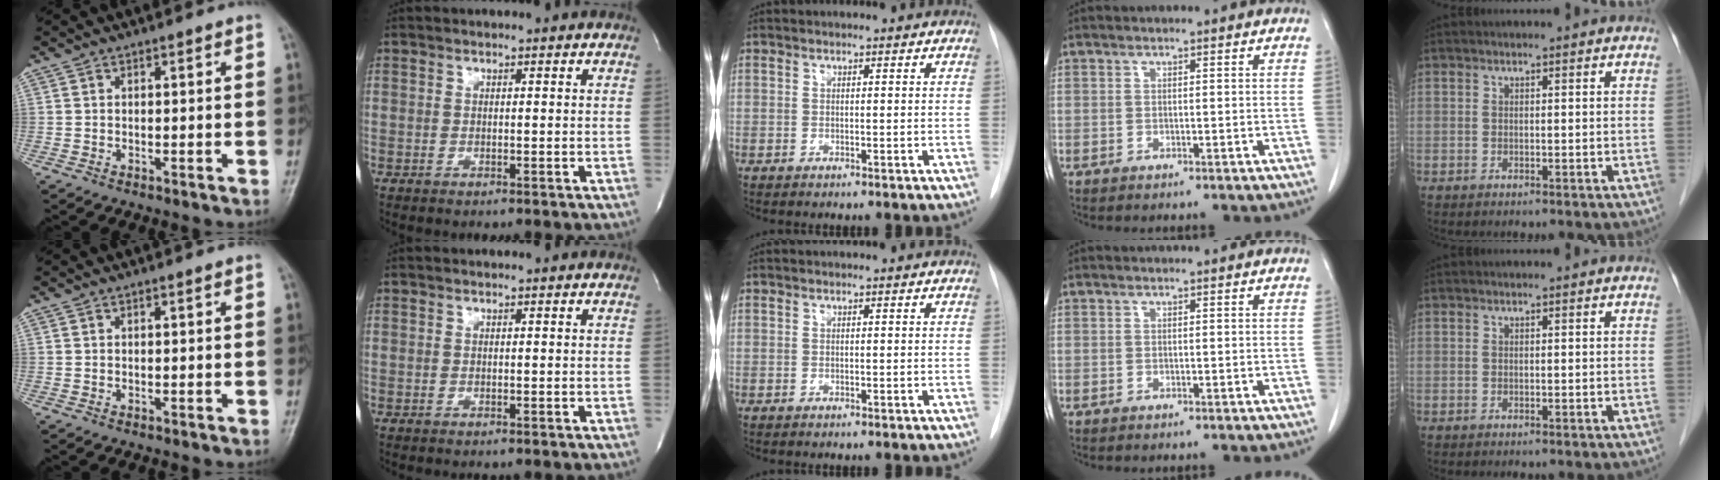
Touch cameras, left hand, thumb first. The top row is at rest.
{}